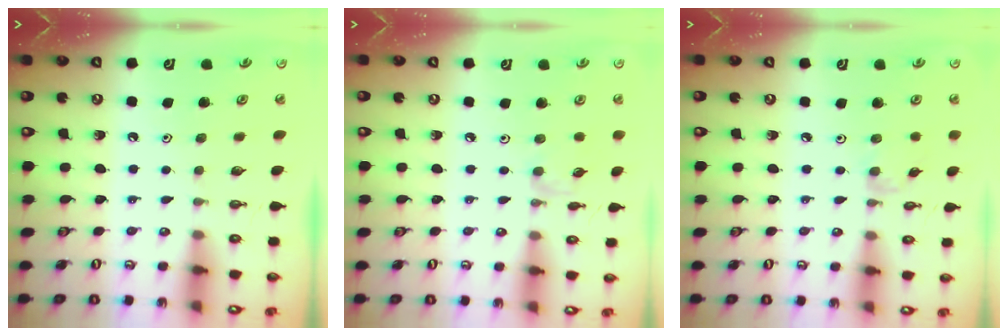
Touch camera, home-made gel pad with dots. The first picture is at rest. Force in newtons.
{"total": 1.7, "press": 1.7, "slide": 0.4}
{"total": 2.2, "press": 2.2, "slide": 0.4}